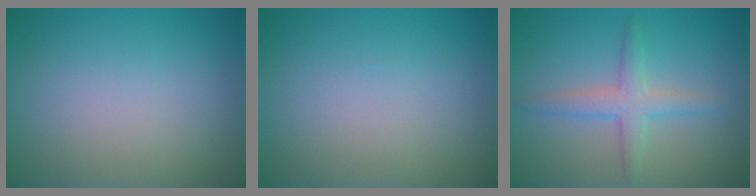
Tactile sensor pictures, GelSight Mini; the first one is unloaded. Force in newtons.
{"total": 0.0}
{"total": 2.8, "press": 2.8, "slide": 0.0}